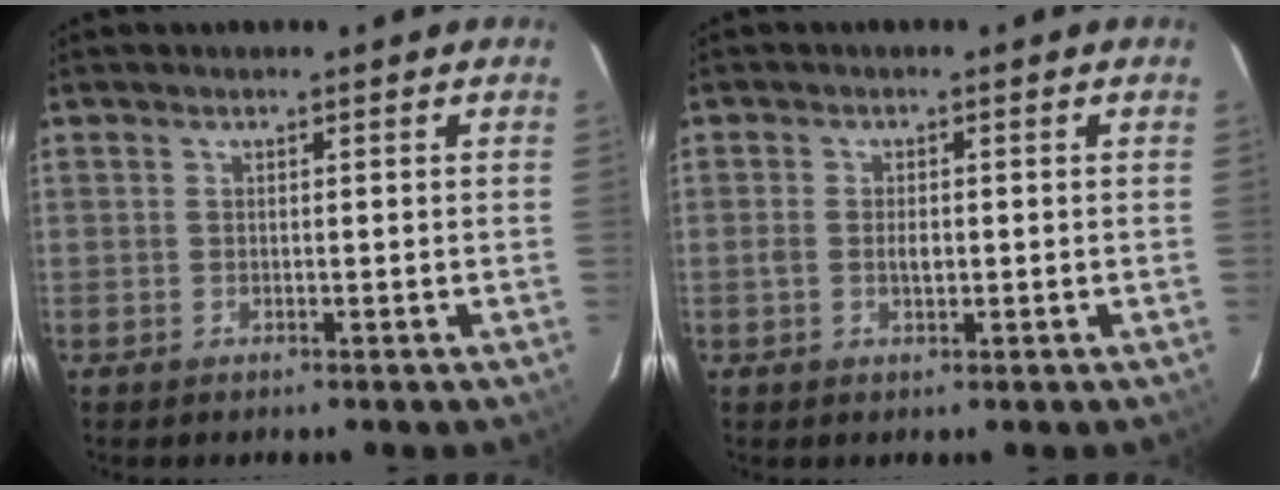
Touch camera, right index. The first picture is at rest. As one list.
[{"total": 2.2, "force": [-0.4, 1.2, 1.8], "torque": [-0.035, 0.002, -0.007]}]